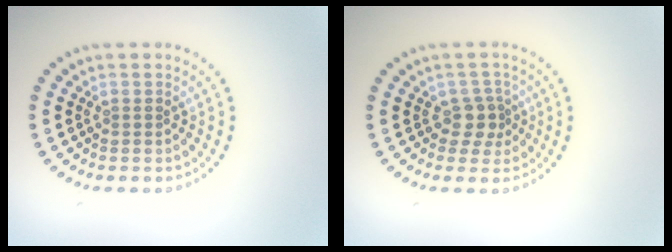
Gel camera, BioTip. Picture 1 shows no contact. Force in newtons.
{"total": 2.1, "press": 1.7, "slide": 1.2}